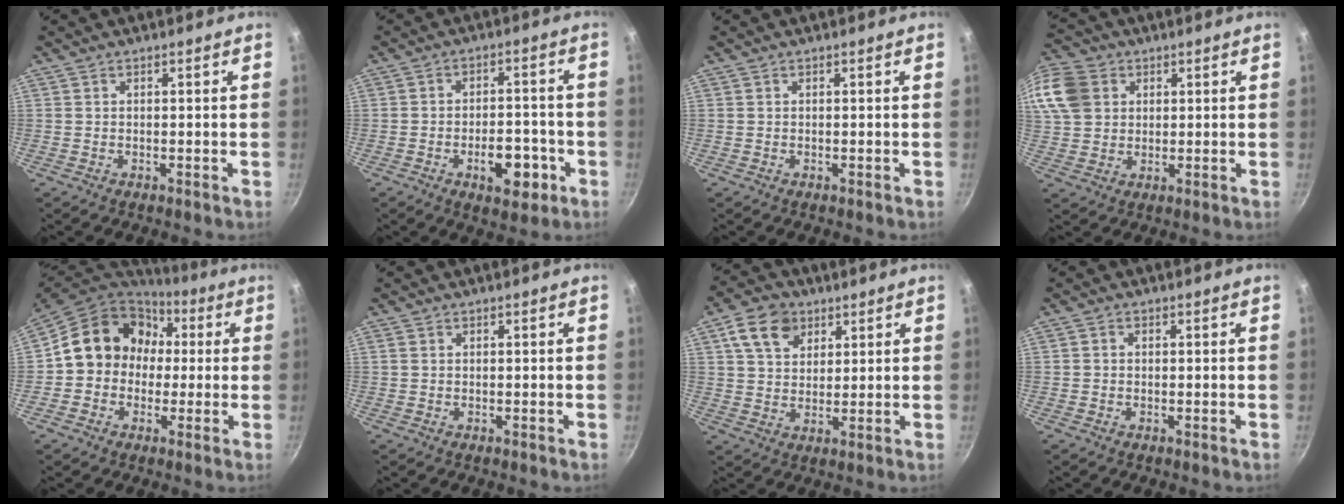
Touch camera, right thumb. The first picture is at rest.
{"total": 9.0, "force": [-3.6, 4.9, 6.6], "torque": [-0.060, 0.023, -0.046]}
{"total": 0.0}
{"total": 16.7, "force": [5.1, 13.6, 8.2], "torque": [-0.195, 0.027, 0.097]}
{"total": 14.7, "force": [1.4, 12.9, 6.9], "torque": [-0.072, 0.043, 0.005]}
{"total": 0.7, "force": [0.2, 0.6, 0.3], "torque": [-0.004, 0.003, 0.002]}
{"total": 9.5, "force": [4.5, 6.7, 5.0], "torque": [-0.066, -0.002, 0.075]}
{"total": 0.9, "force": [-0.1, 0.8, 0.4], "torque": [-0.005, 0.004, -0.002]}